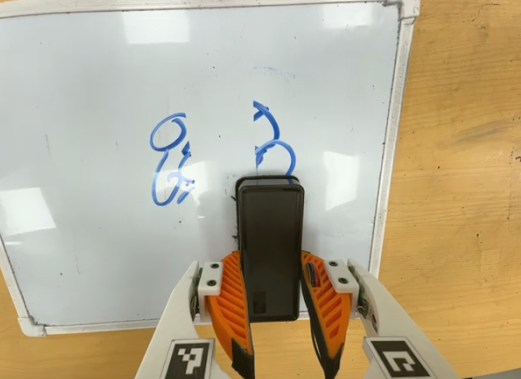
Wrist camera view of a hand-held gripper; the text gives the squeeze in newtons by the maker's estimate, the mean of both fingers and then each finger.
{"total": 7.9, "left": 6.3, "right": 9.4}